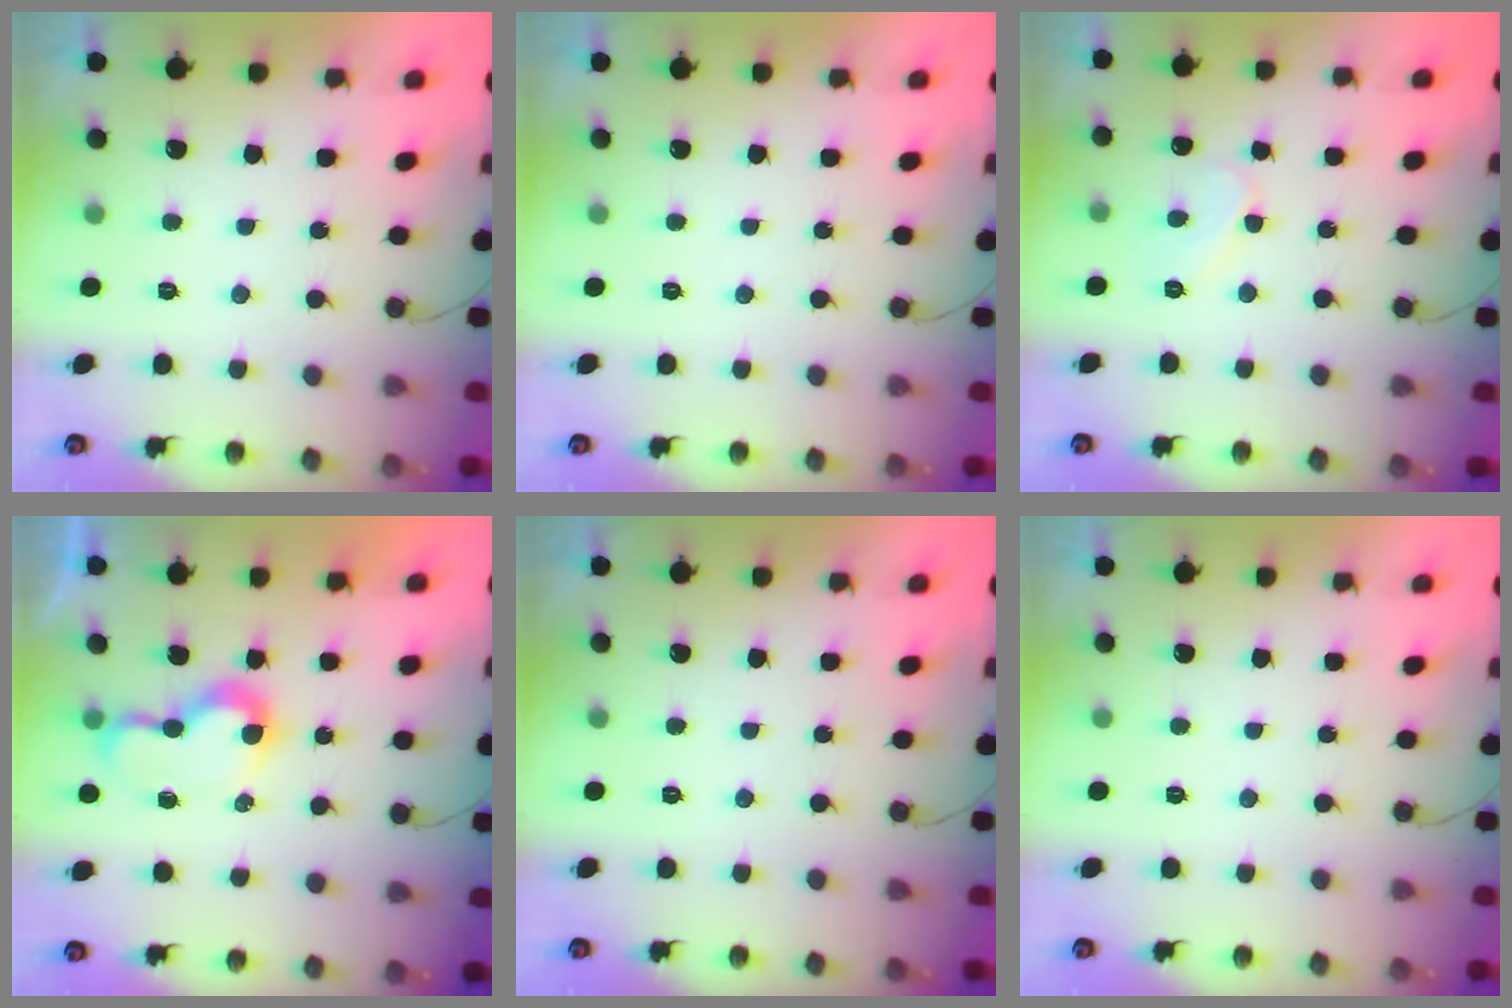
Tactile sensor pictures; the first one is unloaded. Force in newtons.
{"total": 0.0}
{"total": 5.9, "press": 5.9, "slide": 0.7}
{"total": 7.5, "press": 7.5, "slide": 0.2}
{"total": 0.0}
{"total": 0.0}